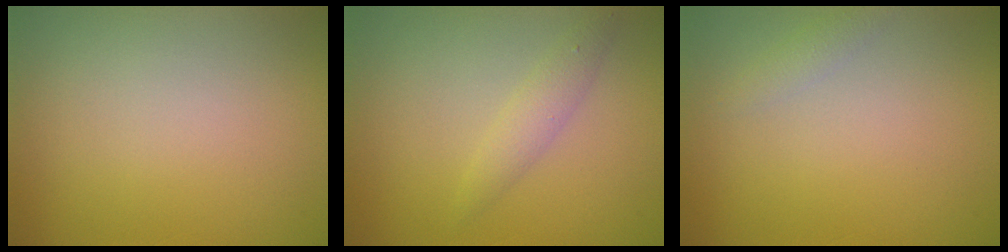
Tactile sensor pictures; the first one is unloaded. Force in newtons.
{"total": 1.8, "press": 1.8, "slide": 0.1}
{"total": 0.9, "press": 0.9, "slide": 0.0}